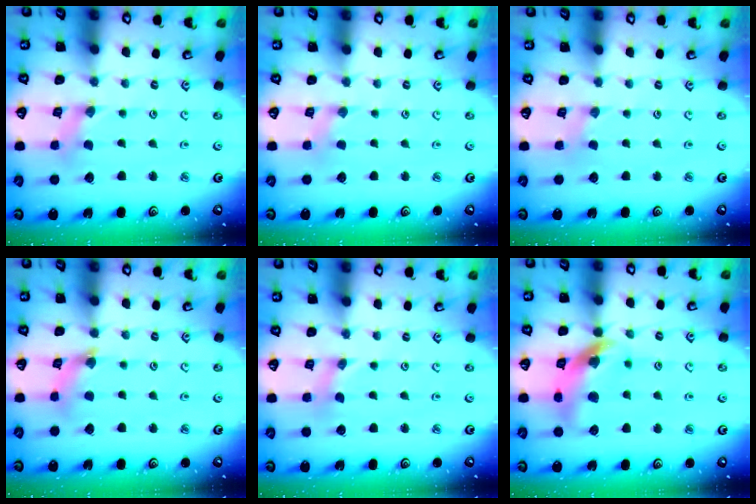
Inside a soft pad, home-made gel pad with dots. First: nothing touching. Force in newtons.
{"total": 0.0}
{"total": 0.0}
{"total": 4.2, "press": 4.2, "slide": 0.4}
{"total": 0.0}
{"total": 13.4, "press": 13.3, "slide": 1.7}